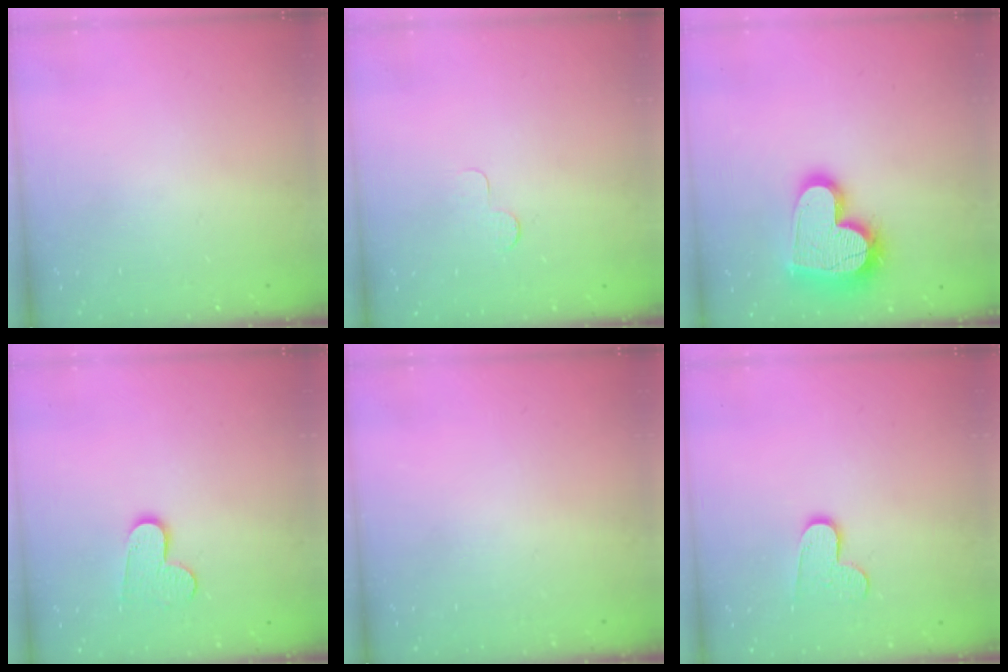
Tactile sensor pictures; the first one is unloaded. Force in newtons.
{"total": 3.0, "press": 2.9, "slide": 0.3}
{"total": 19.3, "press": 19.2, "slide": 1.5}
{"total": 8.5, "press": 8.5, "slide": 0.5}
{"total": 0.0}
{"total": 8.0, "press": 8.0, "slide": 0.6}